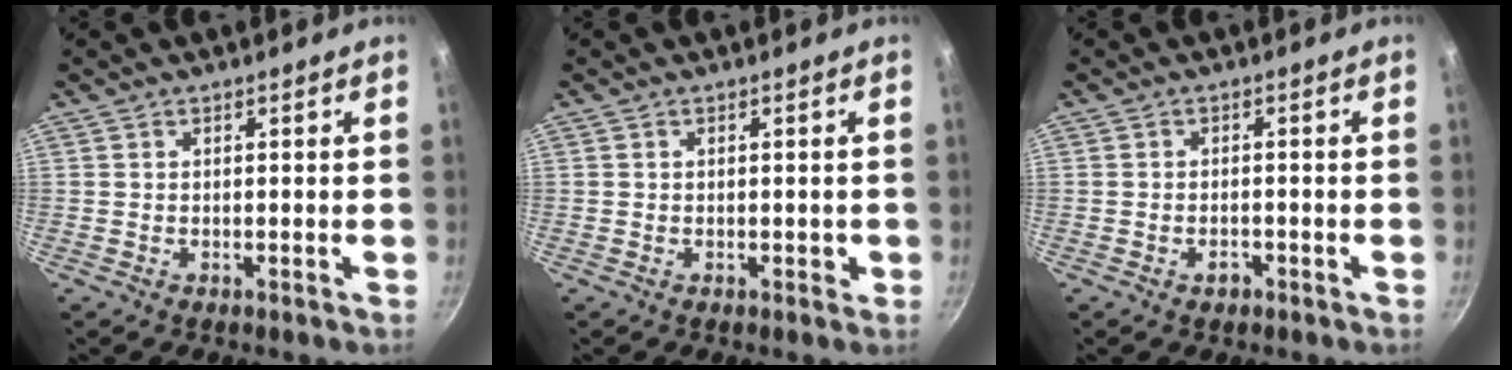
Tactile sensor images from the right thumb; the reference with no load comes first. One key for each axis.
{"total": 1.2, "fx": -0.2, "fy": 0.9, "fz": 0.7, "tx": -0.002, "ty": 0.004, "tz": -0.002}
{"total": 1.9, "fx": -1.1, "fy": 1.1, "fz": 1.0, "tx": -0.011, "ty": 0.011, "tz": -0.015}